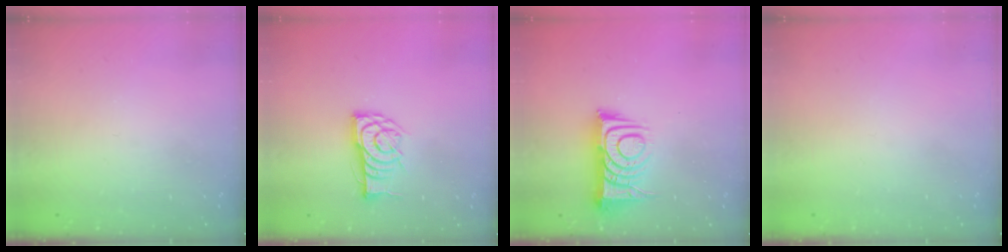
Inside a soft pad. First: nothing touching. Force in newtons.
{"total": 11.8, "press": 11.8, "slide": 0.9}
{"total": 12.0, "press": 11.9, "slide": 1.0}
{"total": 1.6, "press": 1.6, "slide": 0.1}